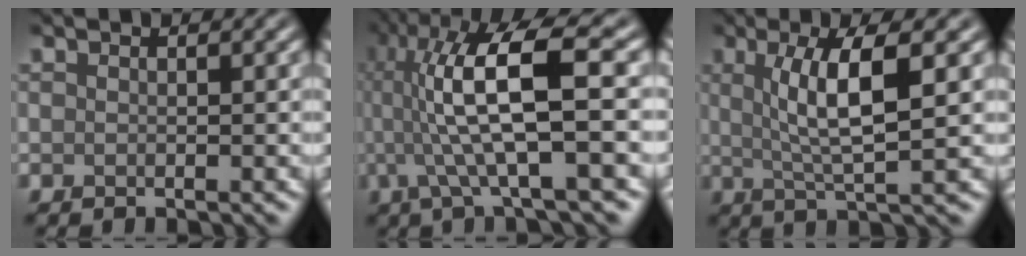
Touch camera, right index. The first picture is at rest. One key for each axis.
{"total": 10.6, "fx": 1.1, "fy": 2.4, "fz": 10.3, "tx": -0.180, "ty": 0.014, "tz": 0.021}
{"total": 6.3, "fx": 1.4, "fy": 1.3, "fz": 6.0, "tx": -0.105, "ty": 0.002, "tz": 0.028}